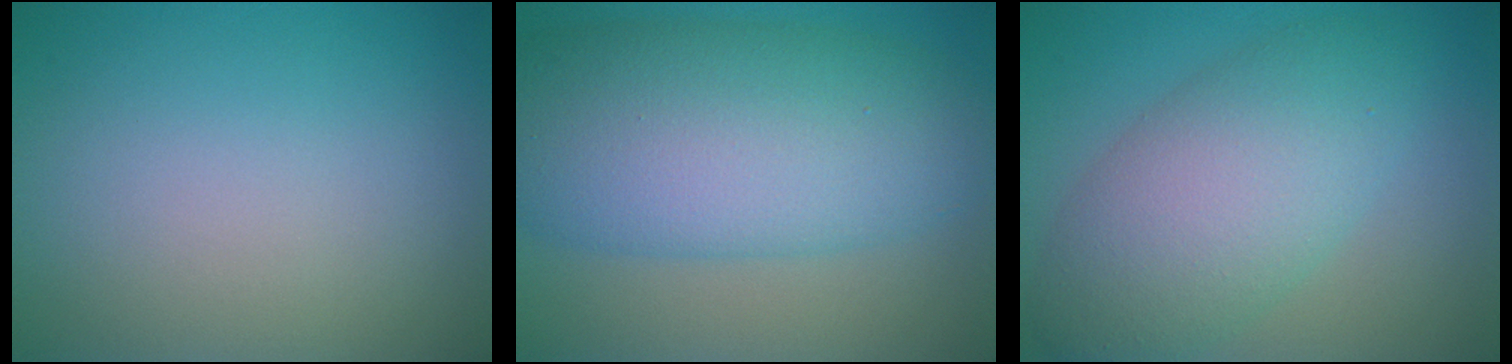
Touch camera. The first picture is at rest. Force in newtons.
{"total": 11.5, "press": 11.5, "slide": 0.2}
{"total": 7.5, "press": 7.5, "slide": 0.1}